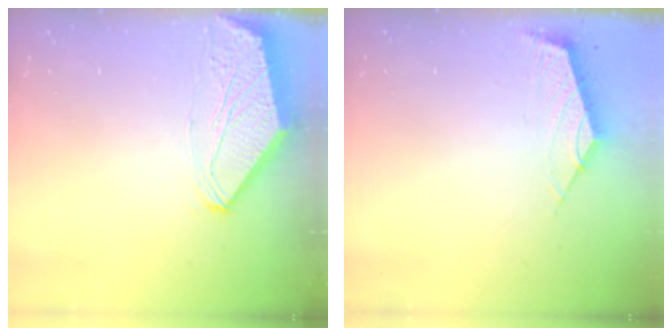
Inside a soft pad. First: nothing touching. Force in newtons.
{"total": 2.4, "press": 2.3, "slide": 0.6}